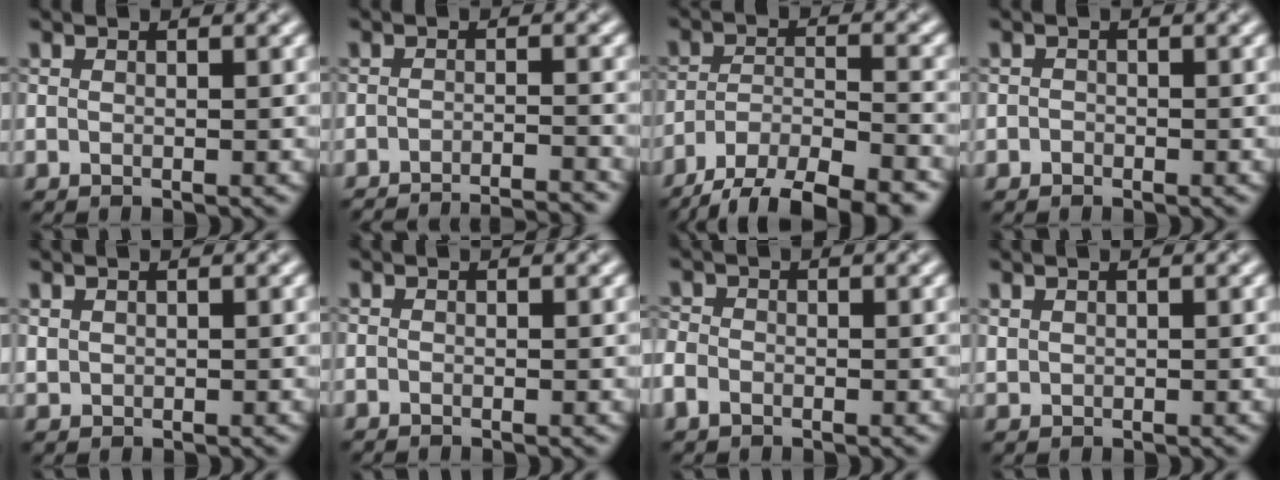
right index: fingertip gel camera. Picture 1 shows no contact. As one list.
[{"total": 8.3, "force": [-7.9, 1.4, 2.3], "torque": [-0.011, 0.005, -0.101]}, {"total": 10.8, "force": [-8.9, 3.4, 5.0], "torque": [-0.074, -0.017, -0.137]}, {"total": 0.7, "force": [-0.4, 0.5, 0.0], "torque": [0.004, -0.003, -0.008]}, {"total": 0.8, "force": [0.5, 0.6, 0.1], "torque": [-0.005, -0.002, 0.014]}, {"total": 0.0}, {"total": 1.8, "force": [-1.0, 1.3, 0.8], "torque": [-0.014, 0.000, -0.026]}, {"total": 0.7, "force": [0.5, 0.5, 0.1], "torque": [-0.005, -0.002, 0.015]}]